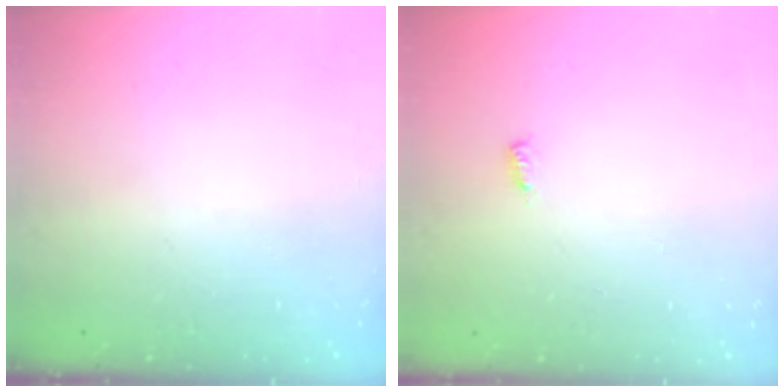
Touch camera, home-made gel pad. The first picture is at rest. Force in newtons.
{"total": 3.1, "press": 3.1, "slide": 0.2}